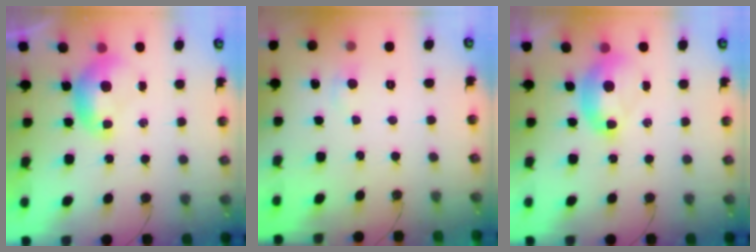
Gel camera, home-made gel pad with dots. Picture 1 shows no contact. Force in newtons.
{"total": 0.8, "press": 0.4, "slide": 0.7}
{"total": 2.6, "press": 2.6, "slide": 0.6}